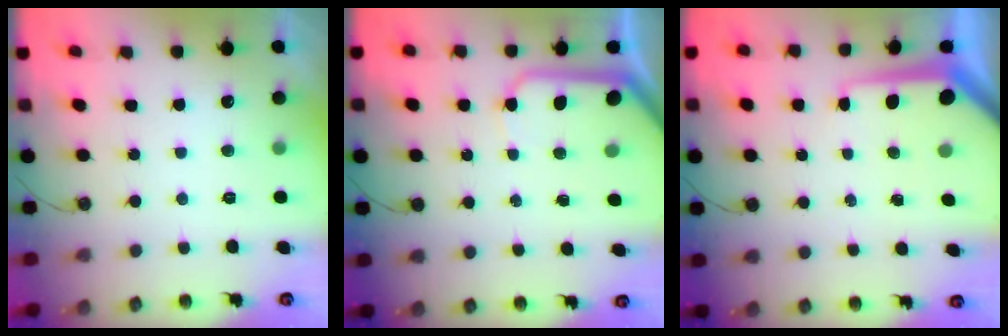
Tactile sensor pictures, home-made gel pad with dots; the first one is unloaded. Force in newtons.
{"total": 9.7, "press": 9.6, "slide": 1.3}
{"total": 8.3, "press": 8.3, "slide": 0.7}